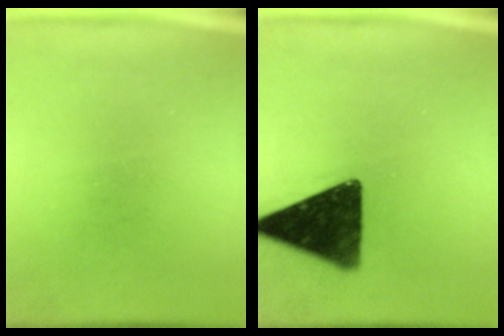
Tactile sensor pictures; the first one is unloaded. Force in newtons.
{"total": 15.0}